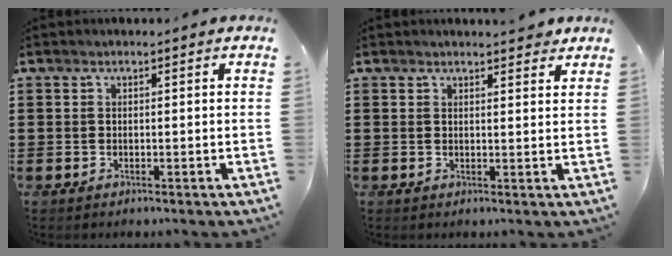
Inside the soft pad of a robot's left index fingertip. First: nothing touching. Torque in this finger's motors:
{"motor_torque": [-0.05, 0.00, -0.02, 0.00]}